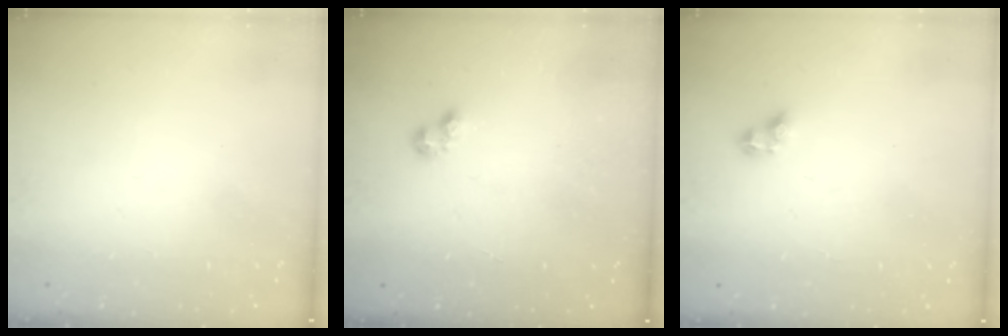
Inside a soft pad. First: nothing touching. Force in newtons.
{"total": 3.4, "press": 3.3, "slide": 0.5}
{"total": 2.9, "press": 2.6, "slide": 1.1}